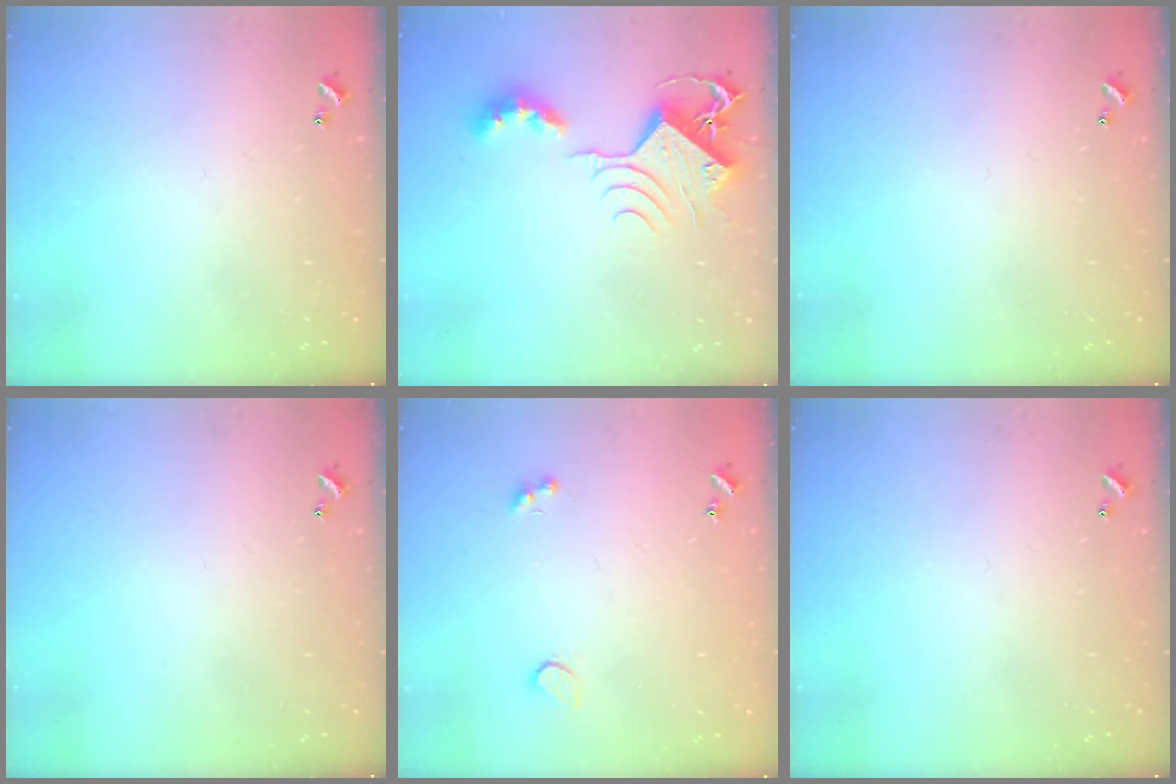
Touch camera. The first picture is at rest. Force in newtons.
{"total": 10.1, "press": 10.0, "slide": 1.5}
{"total": 0.0}
{"total": 0.0}
{"total": 2.6, "press": 2.2, "slide": 1.2}
{"total": 0.0}